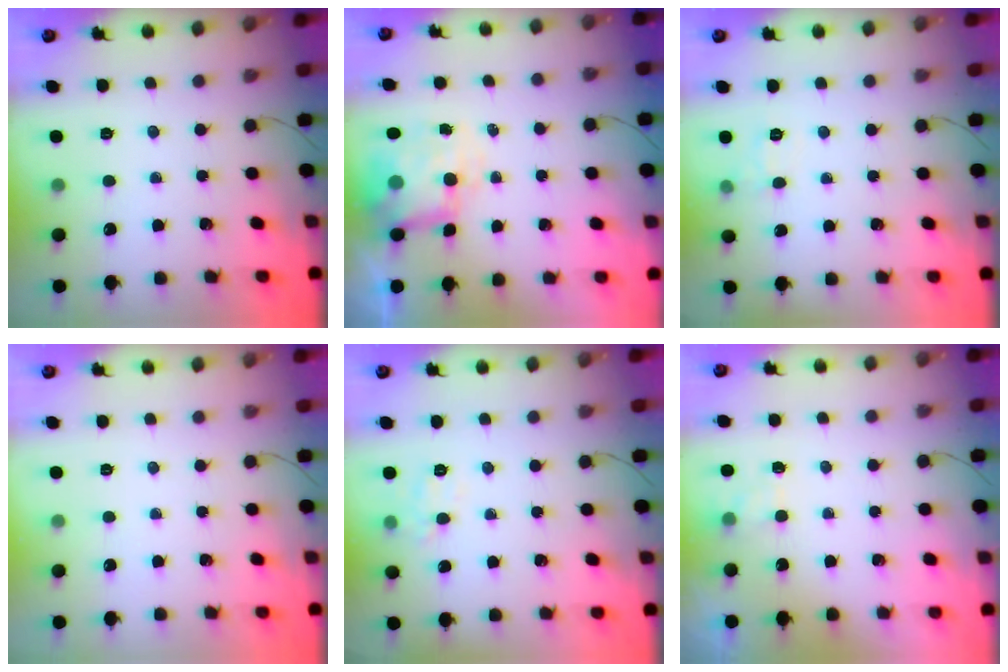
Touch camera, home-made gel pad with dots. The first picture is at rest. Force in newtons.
{"total": 7.6, "press": 7.4, "slide": 1.7}
{"total": 6.0, "press": 5.8, "slide": 1.6}
{"total": 0.0}
{"total": 7.4, "press": 7.3, "slide": 1.2}
{"total": 2.5, "press": 1.9, "slide": 1.6}